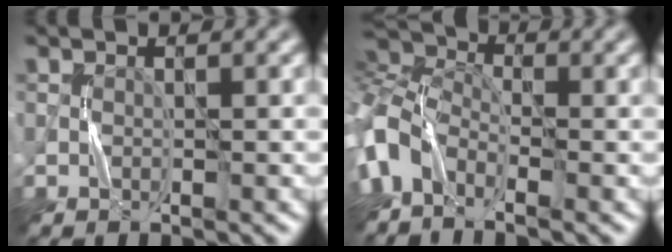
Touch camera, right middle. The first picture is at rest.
{"total": 6.3, "force": [-3.1, 3.5, 4.2], "torque": [-0.094, 0.000, -0.083]}